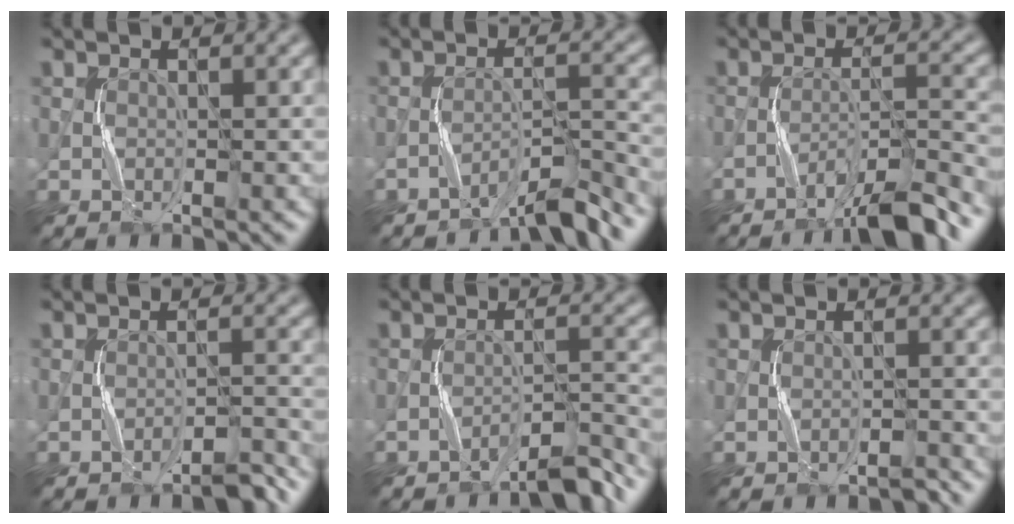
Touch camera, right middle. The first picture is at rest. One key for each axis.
{"total": 3.9, "fx": -3.7, "fy": -0.1, "fz": 1.3, "tx": -0.020, "ty": 0.011, "tz": -0.069}
{"total": 5.8, "fx": -4.6, "fy": 0.4, "fz": 3.4, "tx": -0.051, "ty": 0.010, "tz": -0.080}
{"total": 2.1, "fx": -2.0, "fy": 0.1, "fz": 0.7, "tx": -0.011, "ty": 0.009, "tz": -0.034}
{"total": 3.5, "fx": -3.3, "fy": 0.0, "fz": 1.3, "tx": -0.018, "ty": 0.015, "tz": -0.054}
{"total": 1.0, "fx": -1.0, "fy": 0.0, "fz": 0.0, "tx": -0.002, "ty": 0.005, "tz": -0.017}